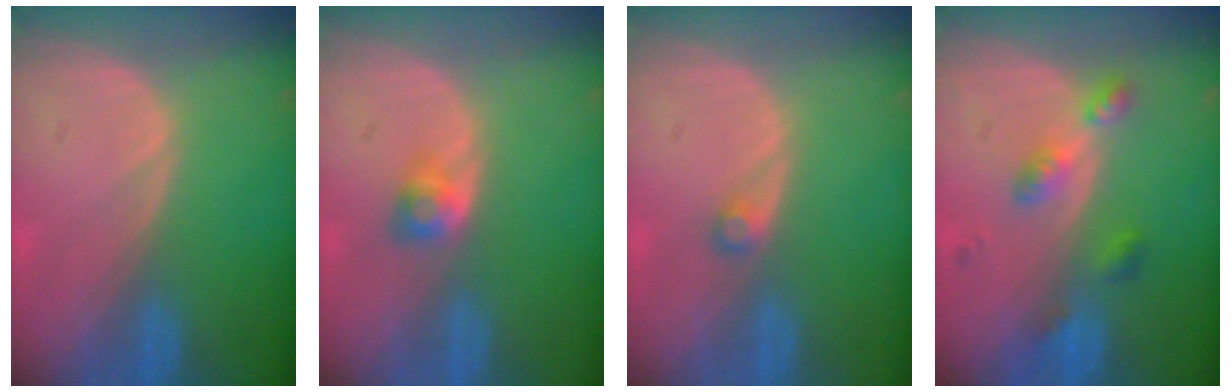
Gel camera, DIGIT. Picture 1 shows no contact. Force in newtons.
{"total": 2.6, "press": 2.3, "slide": 1.2}
{"total": 1.3, "press": 1.2, "slide": 0.3}
{"total": 4.5, "press": 4.3, "slide": 1.3}